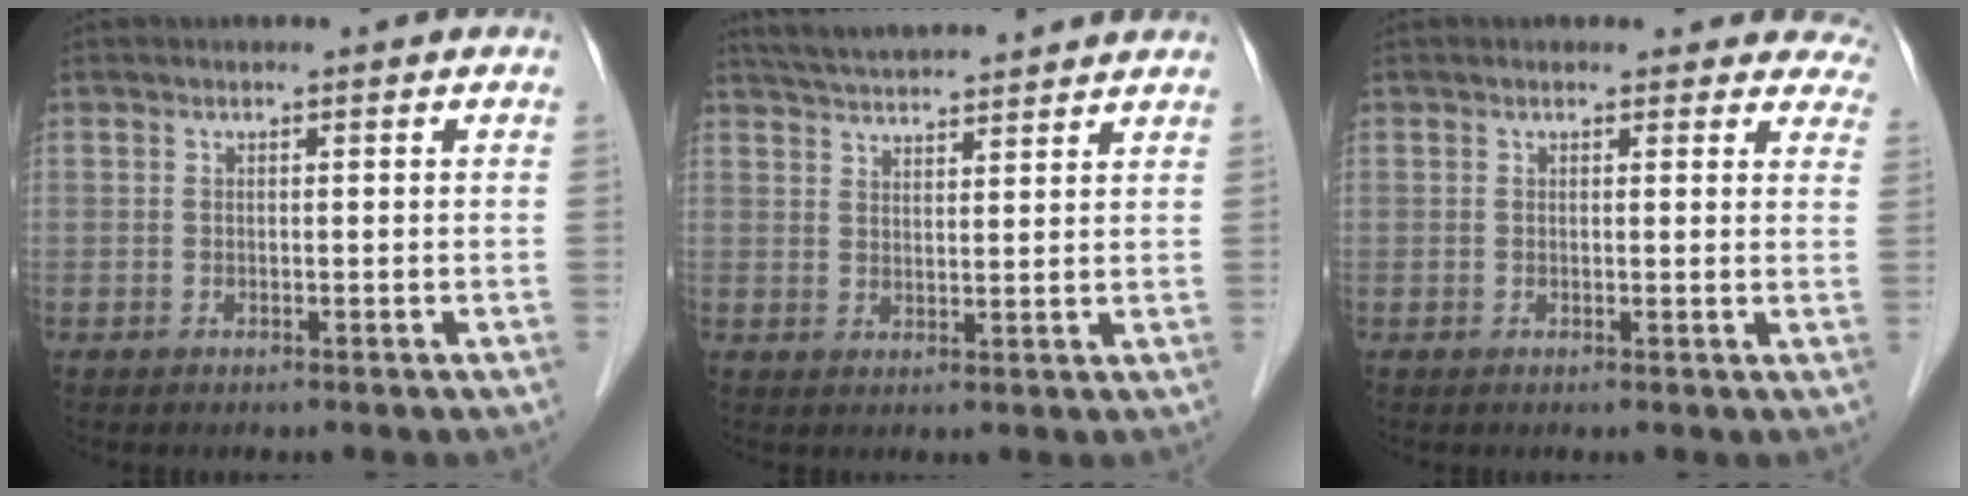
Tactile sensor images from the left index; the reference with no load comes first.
{"total": 11.5, "force": [10.7, 0.7, 4.1], "torque": [-0.074, 0.031, 0.159]}
{"total": 7.5, "force": [6.9, 2.7, 0.8], "torque": [0.039, -0.011, 0.039]}